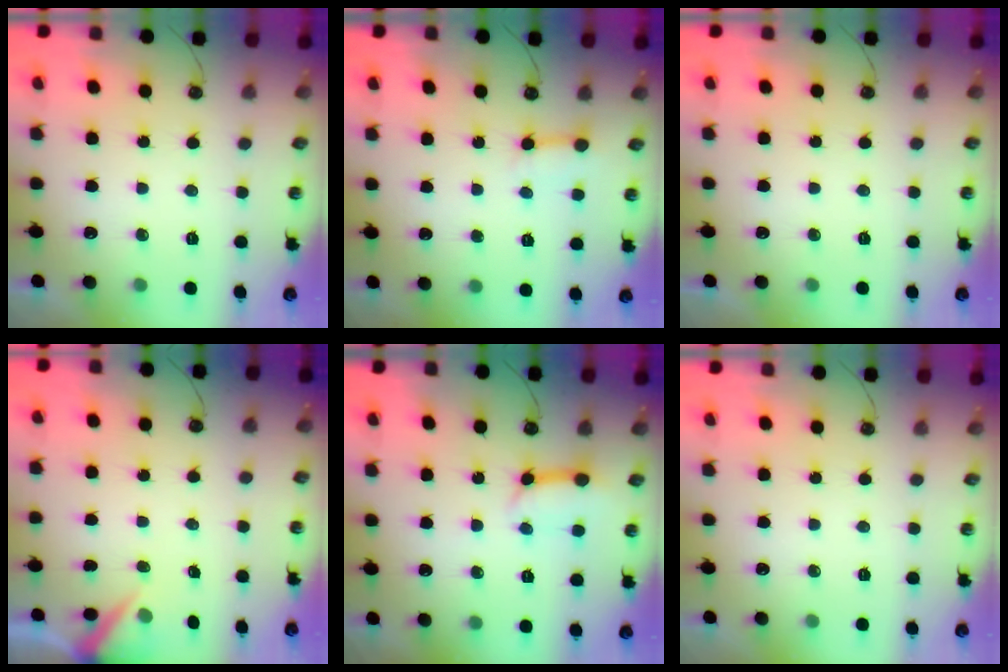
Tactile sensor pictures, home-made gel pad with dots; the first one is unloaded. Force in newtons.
{"total": 5.2, "press": 5.2, "slide": 0.7}
{"total": 0.0}
{"total": 3.1, "press": 3.0, "slide": 0.4}
{"total": 9.6, "press": 9.5, "slide": 1.2}
{"total": 0.0}